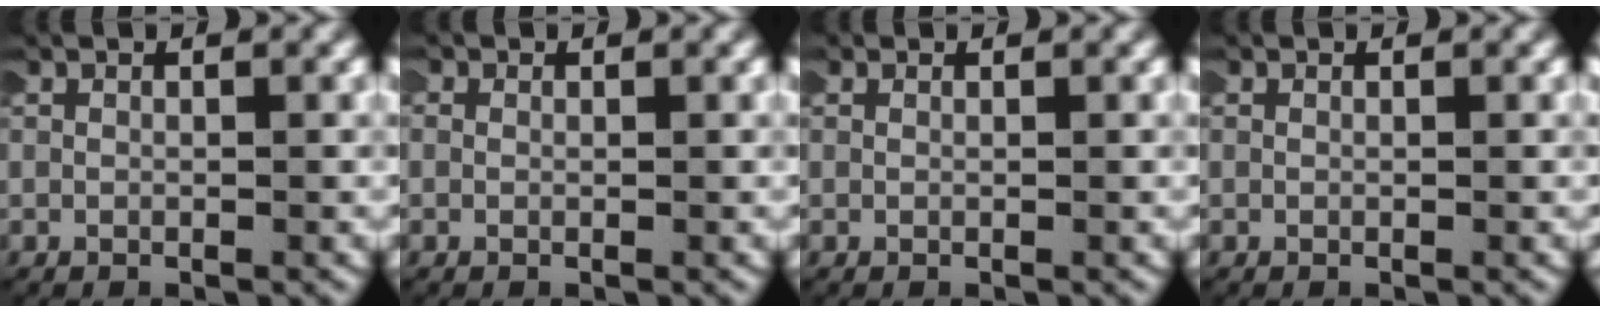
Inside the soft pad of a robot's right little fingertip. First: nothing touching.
{"total": 0.5, "force": [0.0, 0.5, 0.1], "torque": [-0.002, 0.000, -0.003]}
{"total": 0.0}
{"total": 0.0}